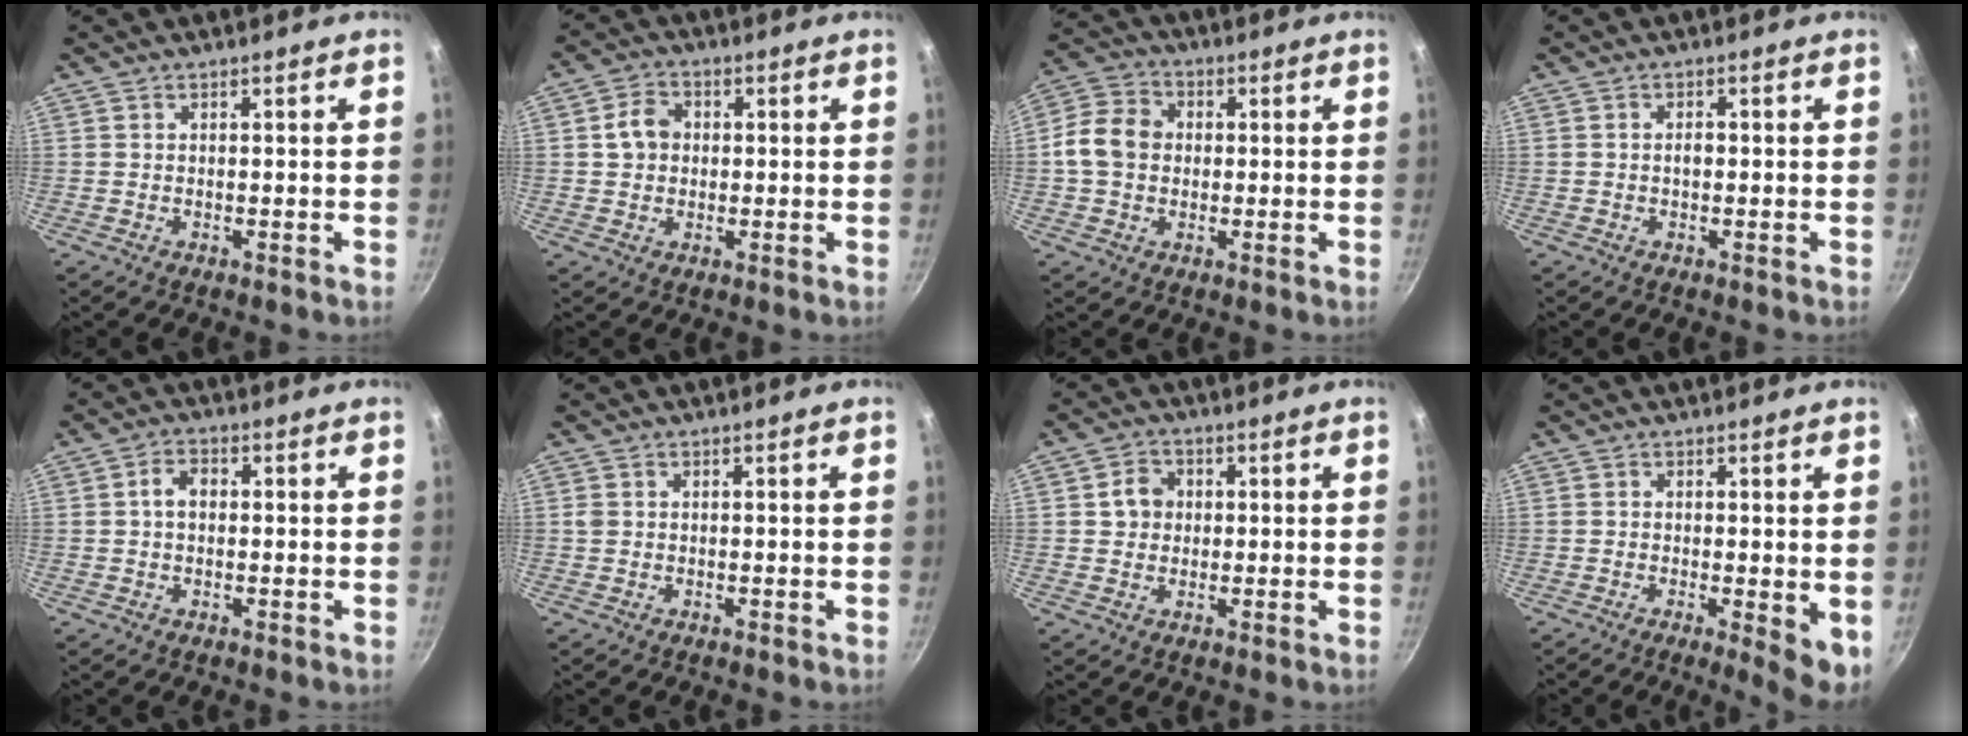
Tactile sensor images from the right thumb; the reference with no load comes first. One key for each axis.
{"total": 5.1, "fx": 0.5, "fy": 4.3, "fz": 2.7, "tx": -0.030, "ty": 0.013, "tz": 0.001}
{"total": 9.0, "fx": 0.2, "fy": 7.4, "fz": 5.1, "tx": -0.073, "ty": 0.016, "tz": -0.014}
{"total": 1.2, "fx": -0.2, "fy": 0.8, "fz": 0.9, "tx": -0.013, "ty": 0.006, "tz": -0.003}
{"total": 3.7, "fx": 0.2, "fy": 2.6, "fz": 2.6, "tx": -0.038, "ty": 0.012, "tz": -0.003}
{"total": 1.1, "fx": 0.1, "fy": 0.9, "fz": 0.5, "tx": -0.010, "ty": 0.004, "tz": 0.000}
{"total": 4.4, "fx": 0.6, "fy": 4.0, "fz": 1.9, "tx": -0.007, "ty": 0.008, "tz": 0.003}
{"total": 5.1, "fx": -0.7, "fy": 1.4, "fz": 4.9, "tx": -0.059, "ty": -0.010, "tz": -0.006}